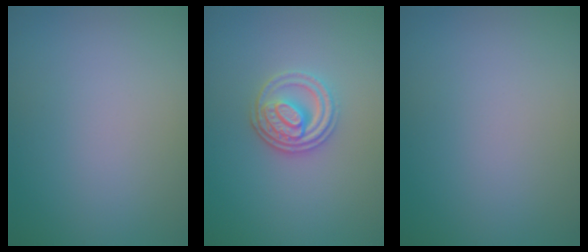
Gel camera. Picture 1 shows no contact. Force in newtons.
{"total": 3.4, "press": 3.0, "slide": 1.7}
{"total": 0.0}